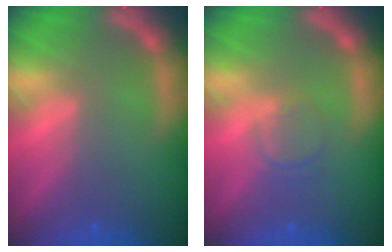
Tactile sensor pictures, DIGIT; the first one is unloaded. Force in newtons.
{"total": 1.9}